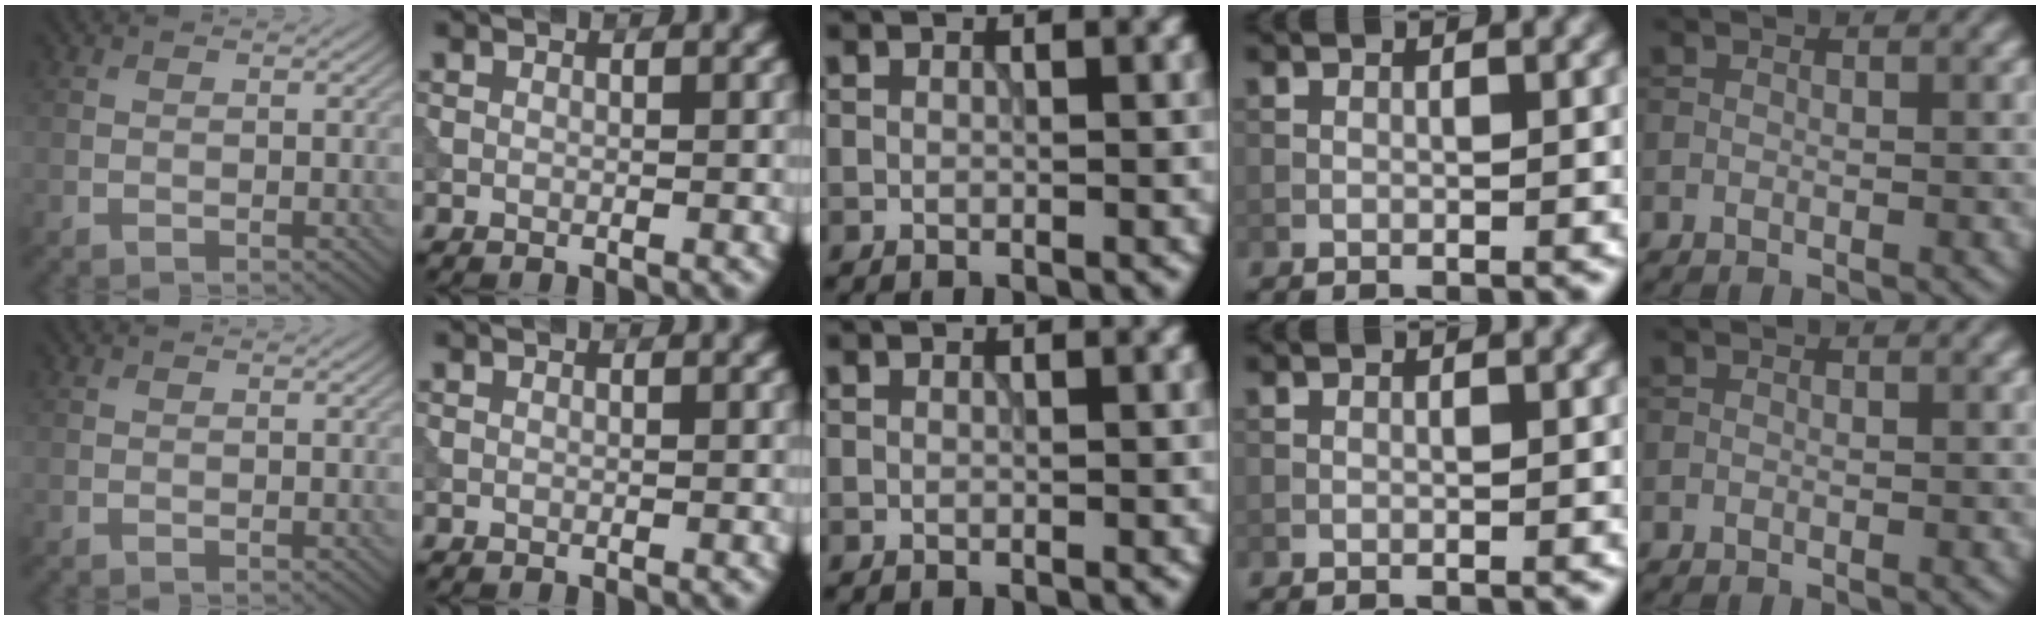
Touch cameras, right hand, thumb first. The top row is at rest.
{}